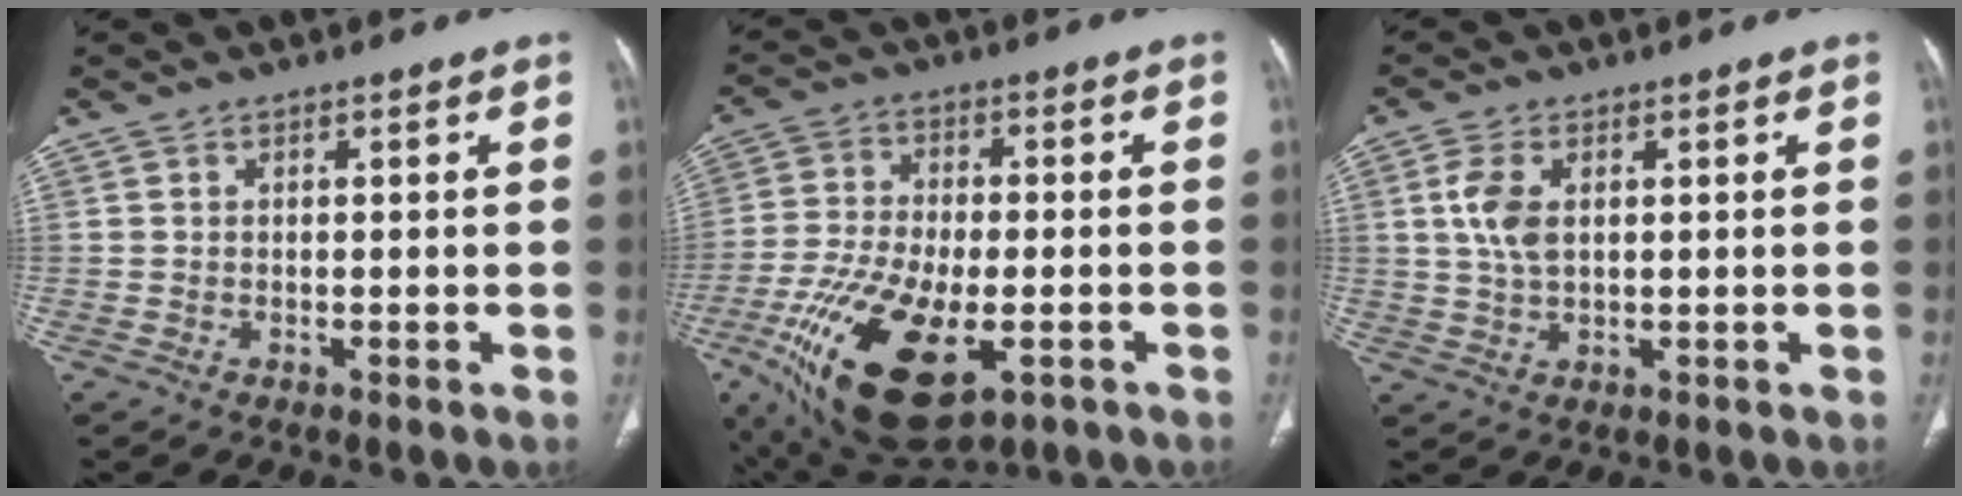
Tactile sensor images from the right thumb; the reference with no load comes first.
{"total": 20.4, "force": [-7.8, 9.4, 16.3], "torque": [-0.333, -0.005, -0.120]}
{"total": 5.8, "force": [1.4, 3.1, 4.7], "torque": [-0.106, 0.002, 0.027]}